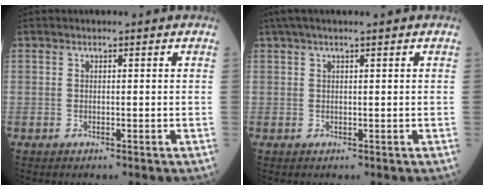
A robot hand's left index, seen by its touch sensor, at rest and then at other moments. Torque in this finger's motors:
{"motor_torque": [0.00, 0.05, -0.19, 0.02]}